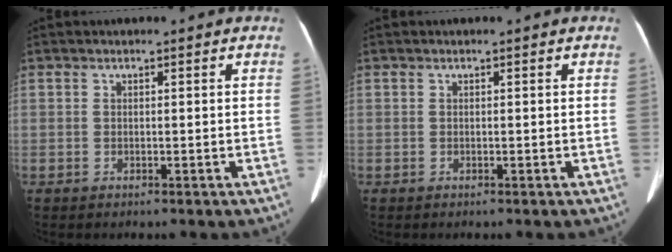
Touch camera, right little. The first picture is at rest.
{"total": 0.0}